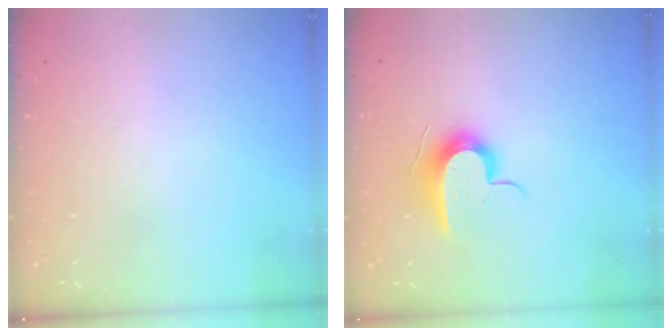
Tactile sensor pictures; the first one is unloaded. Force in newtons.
{"total": 10.6, "press": 10.5, "slide": 1.3}